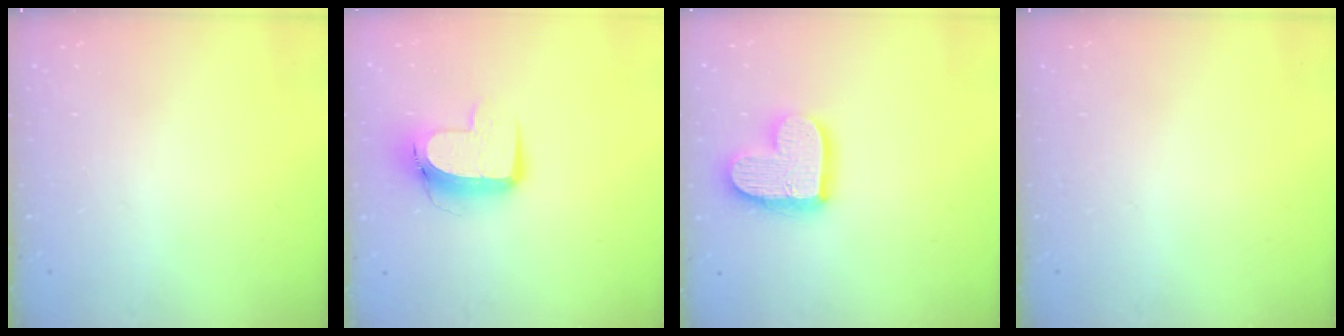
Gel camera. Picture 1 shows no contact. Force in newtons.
{"total": 11.3, "press": 11.2, "slide": 1.3}
{"total": 15.6, "press": 15.5, "slide": 1.3}
{"total": 0.0}